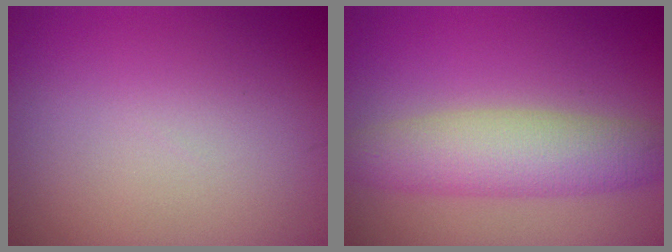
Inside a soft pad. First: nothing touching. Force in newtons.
{"total": 5.5, "press": 5.5, "slide": 0.2}